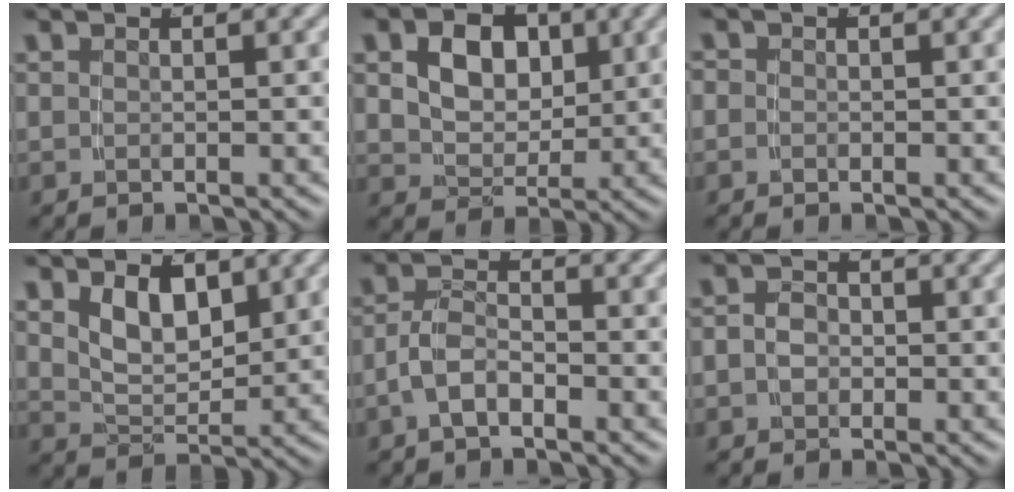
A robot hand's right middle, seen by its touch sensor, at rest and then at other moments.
{"total": 6.5, "force": [1.8, 4.9, 3.9], "torque": [-0.076, -0.014, 0.035]}
{"total": 1.1, "force": [-0.3, 1.0, 0.2], "torque": [-0.008, -0.002, -0.010]}
{"total": 4.3, "force": [1.8, 2.4, 3.1], "torque": [-0.058, -0.014, 0.038]}
{"total": 3.0, "force": [-1.8, 1.6, 1.9], "torque": [-0.042, -0.007, -0.029]}
{"total": 2.6, "force": [-0.6, 2.3, 1.1], "torque": [-0.033, -0.015, -0.007]}